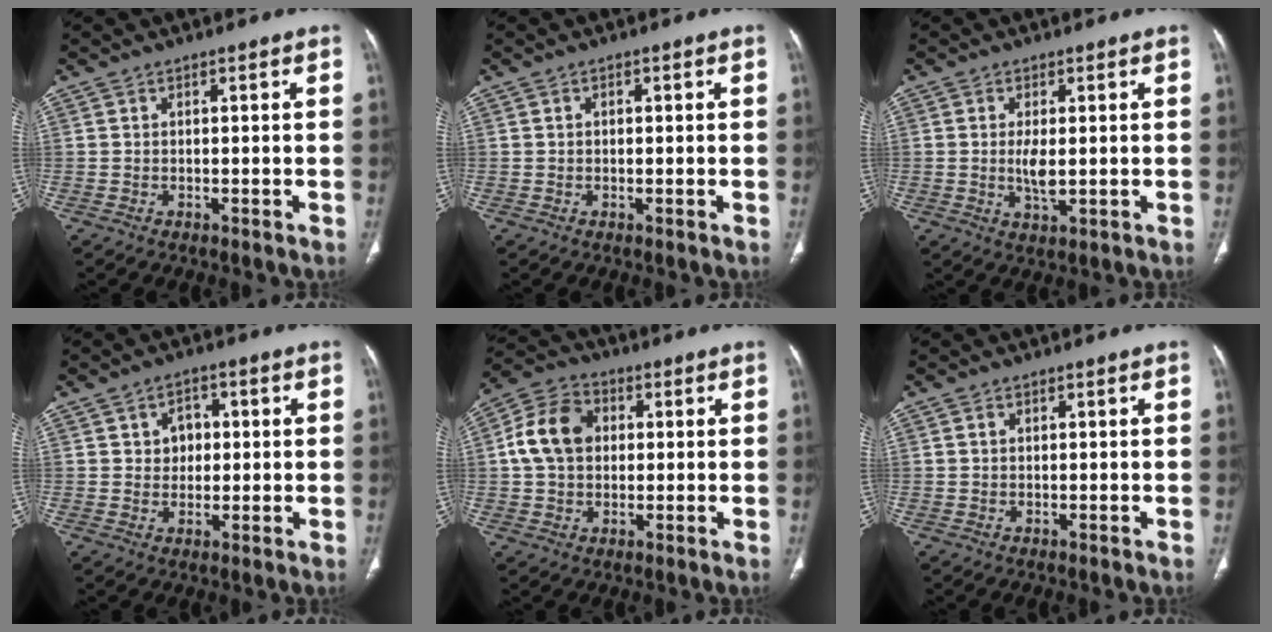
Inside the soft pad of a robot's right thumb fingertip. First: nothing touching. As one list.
[{"total": 0.6, "force": [0.1, 0.4, 0.3], "torque": [-0.003, 0.001, 0.001]}, {"total": 4.0, "force": [0.1, 1.6, 3.7], "torque": [-0.076, -0.011, 0.004]}, {"total": 4.8, "force": [0.9, 3.9, 2.7], "torque": [-0.013, 0.002, 0.012]}, {"total": 10.9, "force": [1.4, 8.3, 6.9], "torque": [-0.118, 0.021, 0.019]}, {"total": 0.7, "force": [0.2, 0.5, 0.4], "torque": [-0.008, 0.002, 0.004]}]